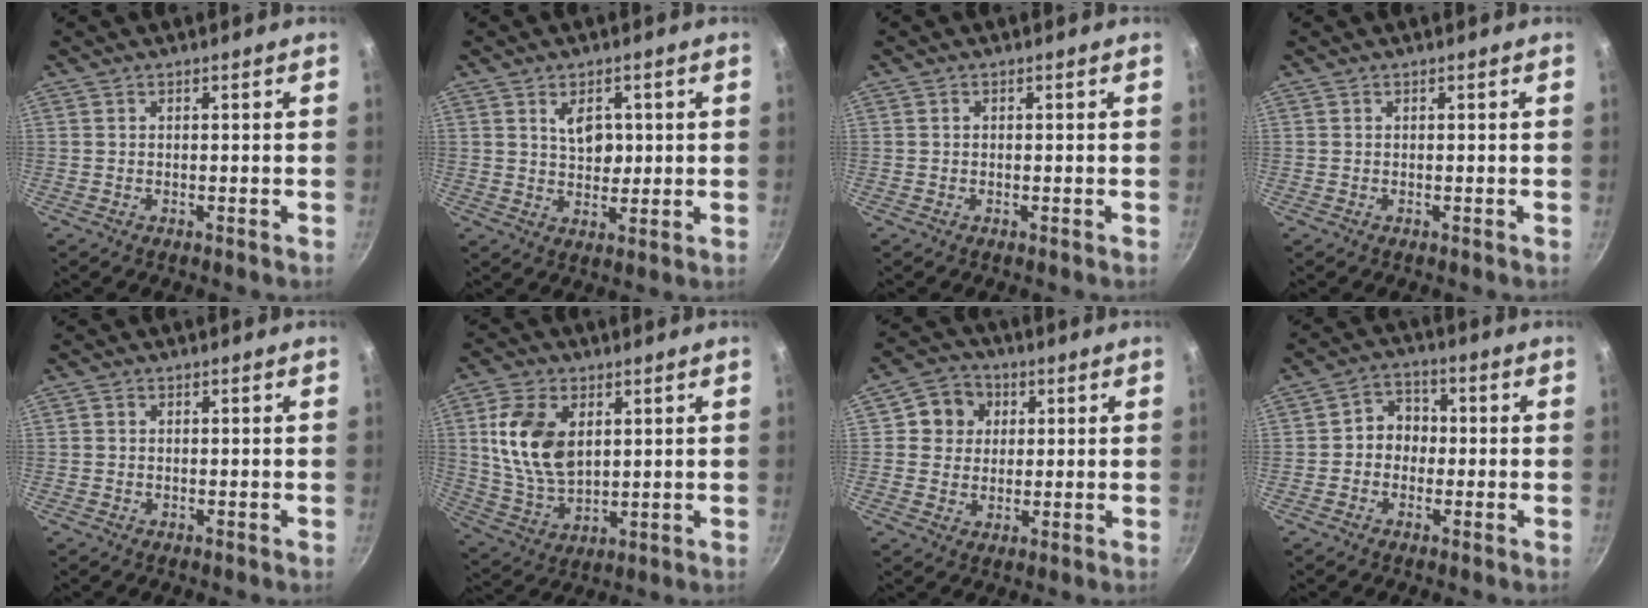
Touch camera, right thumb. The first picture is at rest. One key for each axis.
{"total": 5.9, "fx": 1.6, "fy": 3.9, "fz": 4.1, "tx": -0.043, "ty": -0.012, "tz": 0.027}
{"total": 0.5, "fx": 0.1, "fy": 0.4, "fz": 0.3, "tx": -0.003, "ty": 0.004, "tz": 0.000}
{"total": 0.0}
{"total": 0.8, "fx": 0.1, "fy": 0.7, "fz": 0.3, "tx": -0.003, "ty": 0.003, "tz": 0.000}
{"total": 13.1, "fx": 2.9, "fy": 8.2, "fz": 9.7, "tx": -0.173, "ty": -0.015, "tz": 0.061}
{"total": 8.0, "fx": 2.2, "fy": 7.2, "fz": 2.6, "tx": -0.003, "ty": 0.007, "tz": 0.027}
{"total": 5.9, "fx": -0.4, "fy": 5.1, "fz": 2.9, "tx": -0.011, "ty": 0.018, "tz": -0.019}